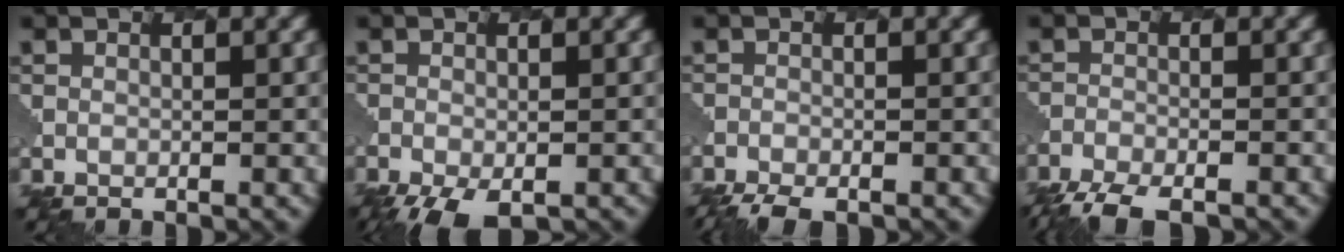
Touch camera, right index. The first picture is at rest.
{"total": 5.0, "force": [-3.5, 1.6, 3.1], "torque": [-0.051, -0.013, -0.060]}
{"total": 4.5, "force": [-4.1, 0.8, 1.5], "torque": [-0.034, -0.015, -0.069]}
{"total": 5.6, "force": [-5.1, 1.0, 2.0], "torque": [-0.040, -0.017, -0.086]}